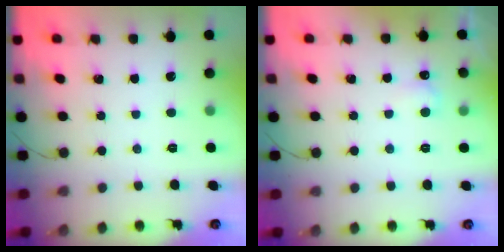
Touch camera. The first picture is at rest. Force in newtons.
{"total": 3.0, "press": 2.9, "slide": 0.8}